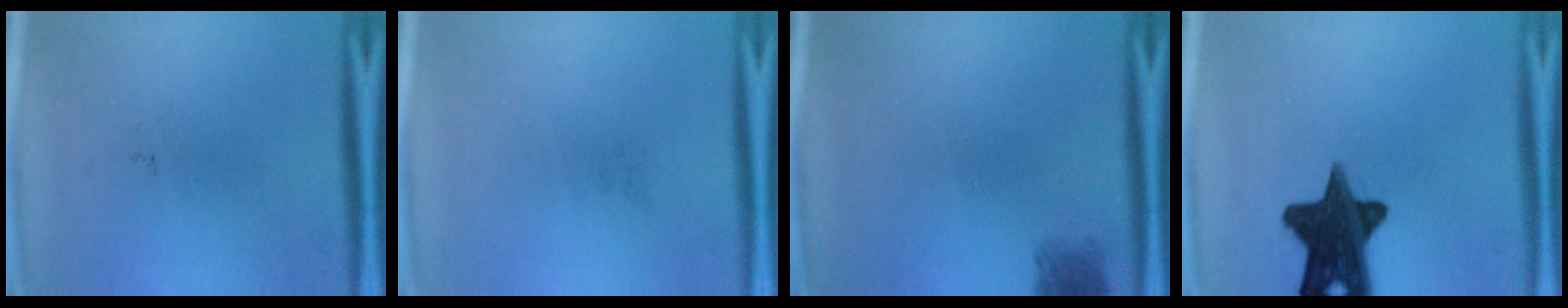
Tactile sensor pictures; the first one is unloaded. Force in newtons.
{"total": 0.0}
{"total": 2.1}
{"total": 16.4}